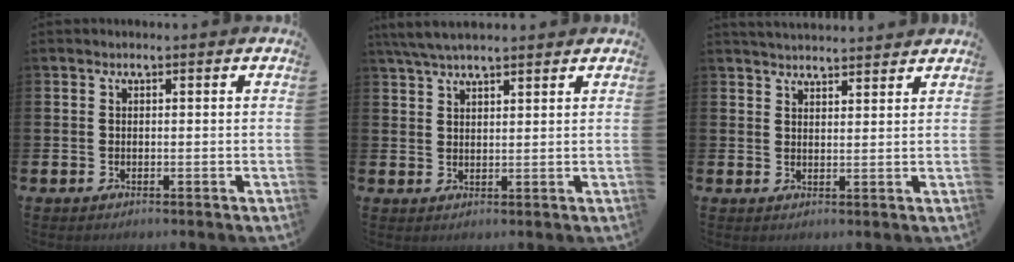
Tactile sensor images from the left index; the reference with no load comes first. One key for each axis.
{"total": 4.6, "fx": 4.1, "fy": 0.9, "fz": 1.9, "tx": -0.043, "ty": -0.008, "tz": 0.076}
{"total": 3.3, "fx": 3.3, "fy": 0.2, "fz": 0.0, "tx": -0.002, "ty": -0.016, "tz": 0.060}